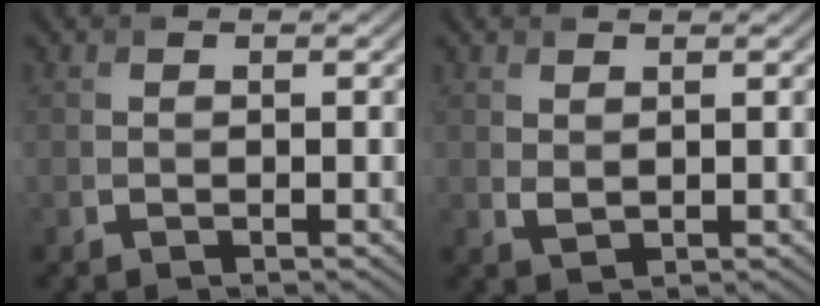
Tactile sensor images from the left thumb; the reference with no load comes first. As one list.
[{"total": 1.3, "force": [0.8, 0.7, 0.8], "torque": [-0.021, -0.005, 0.020]}]